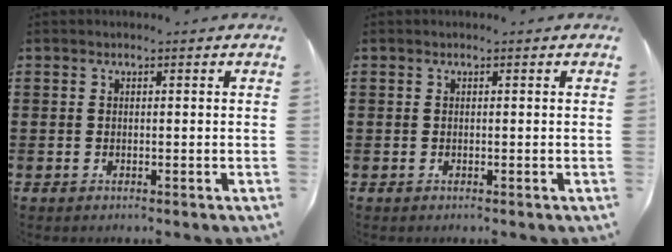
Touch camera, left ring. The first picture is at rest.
{"total": 0.0}